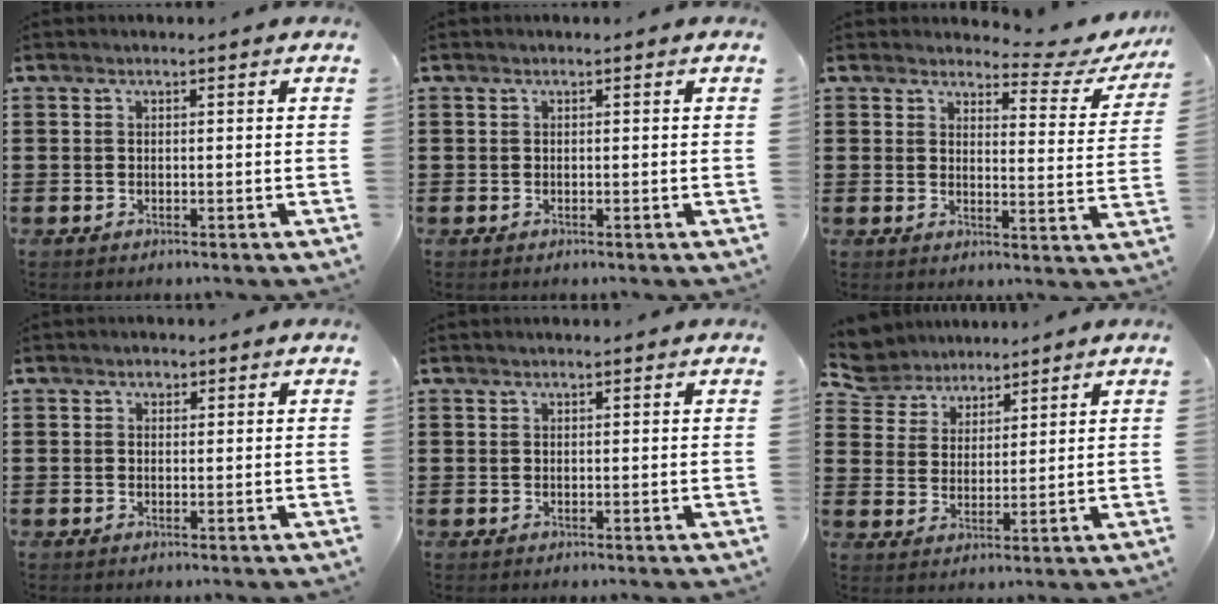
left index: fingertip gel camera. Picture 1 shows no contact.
{"total": 0.0}
{"total": 4.2, "force": [3.7, 0.9, 1.9], "torque": [-0.040, -0.024, 0.058]}
{"total": 0.9, "force": [0.4, 0.7, 0.3], "torque": [0.000, 0.003, 0.005]}
{"total": 0.6, "force": [0.4, 0.0, 0.4], "torque": [-0.008, -0.001, 0.009]}
{"total": 5.6, "force": [5.1, 2.3, 0.1], "torque": [-0.034, -0.016, 0.093]}